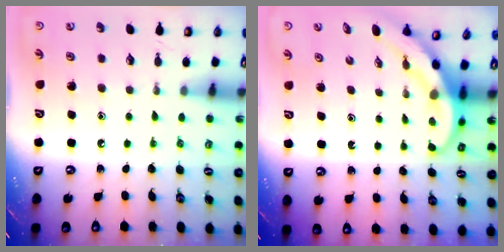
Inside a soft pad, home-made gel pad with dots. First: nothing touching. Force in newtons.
{"total": 3.8, "press": 3.7, "slide": 0.7}